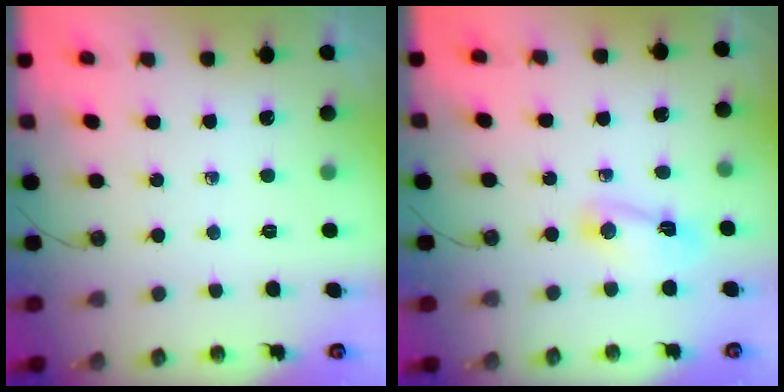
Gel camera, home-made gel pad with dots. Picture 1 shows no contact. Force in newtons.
{"total": 3.9, "press": 3.8, "slide": 0.6}